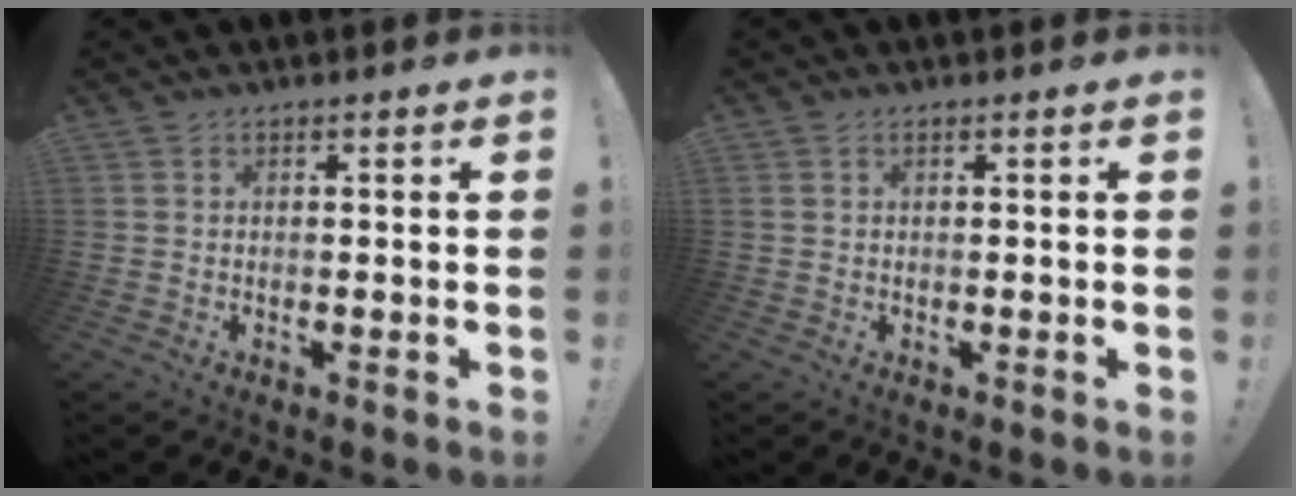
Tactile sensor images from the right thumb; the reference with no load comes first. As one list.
[{"total": 0.7, "force": [0.4, 0.5, 0.4], "torque": [-0.008, 0.003, 0.007]}]